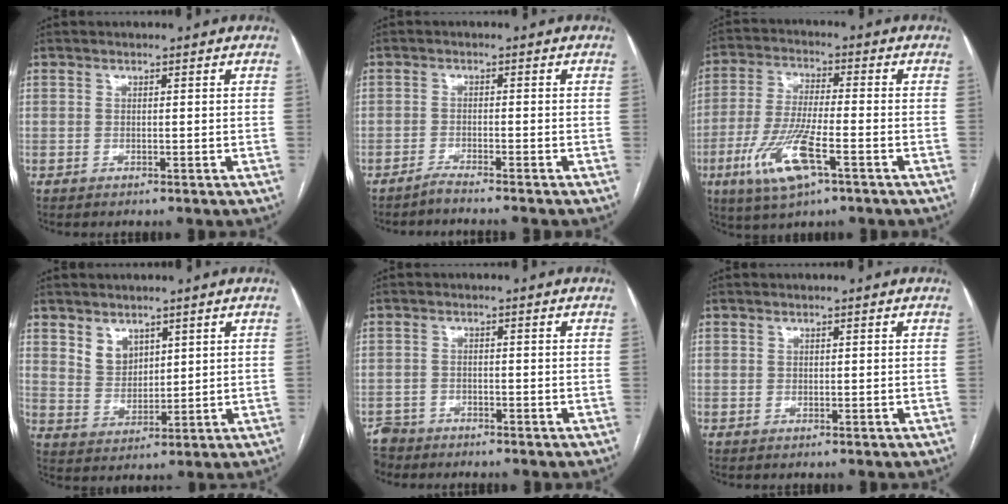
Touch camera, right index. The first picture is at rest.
{"total": 3.1, "force": [-2.8, -0.9, 1.0], "torque": [-0.014, -0.001, -0.046]}
{"total": 11.1, "force": [-4.9, 2.1, 9.8], "torque": [-0.207, -0.016, -0.089]}
{"total": 4.5, "force": [2.8, 3.1, 1.7], "torque": [-0.035, 0.004, 0.066]}
{"total": 3.4, "force": [-3.0, 1.4, -0.5], "torque": [0.004, -0.003, -0.057]}
{"total": 0.0}